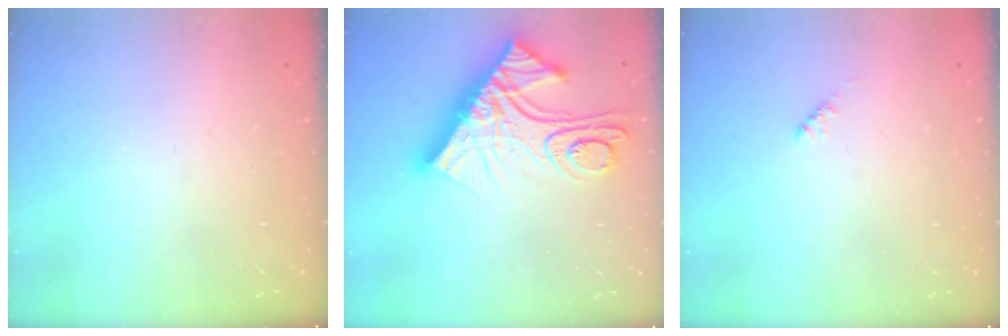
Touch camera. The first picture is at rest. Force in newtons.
{"total": 21.9, "press": 21.8, "slide": 1.9}
{"total": 3.1, "press": 3.1, "slide": 0.6}